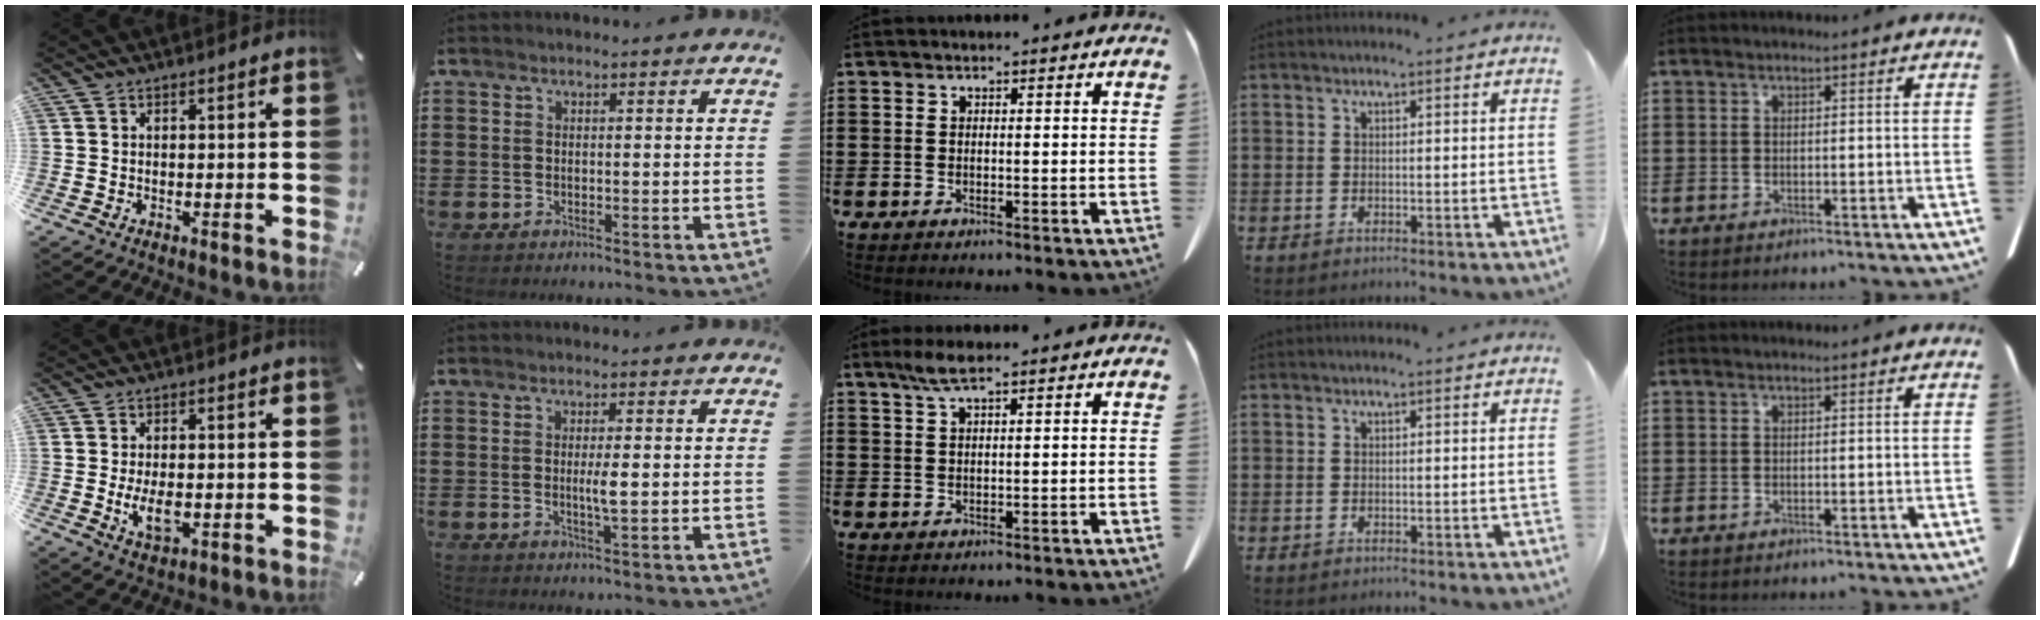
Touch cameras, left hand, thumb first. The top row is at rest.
{"thumb": {"total": 5.7, "force": [-0.8, 3.1, 4.8], "torque": [-0.109, -0.005, -0.016]}, "index": {"total": 2.8, "force": [0.0, 0.2, 2.8], "torque": [-0.051, -0.005, -0.001]}, "middle": {"total": 3.3, "force": [2.1, 0.5, 2.6], "torque": [-0.055, 0.001, 0.038]}}